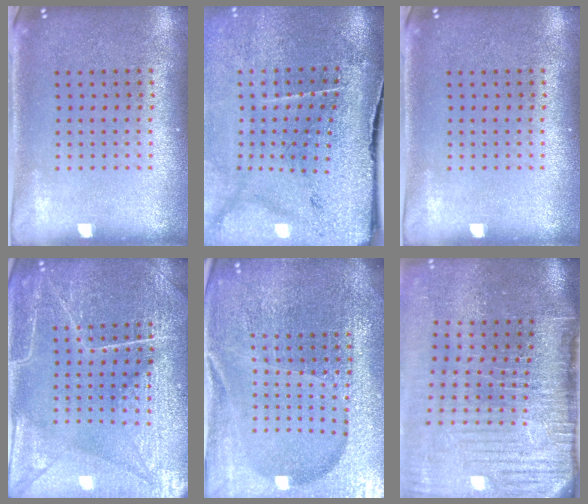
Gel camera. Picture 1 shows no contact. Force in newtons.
{"total": 3.8, "press": 3.3, "slide": 1.8}
{"total": 0.0}
{"total": 4.1, "press": 4.1, "slide": 0.4}
{"total": 6.2, "press": 5.5, "slide": 2.9}
{"total": 4.9, "press": 4.0, "slide": 2.8}